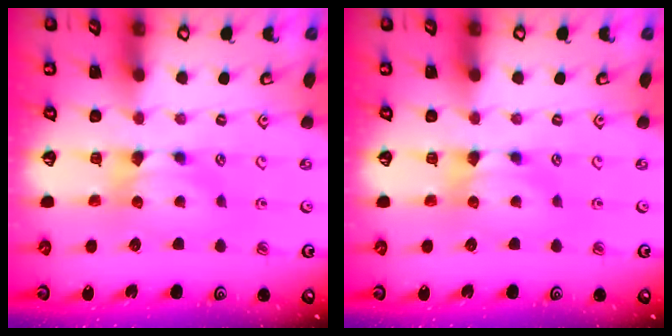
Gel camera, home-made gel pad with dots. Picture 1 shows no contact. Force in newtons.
{"total": 0.0}